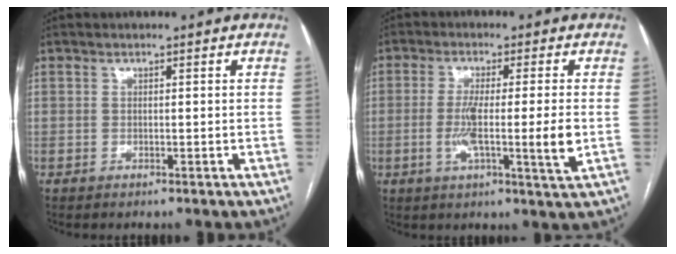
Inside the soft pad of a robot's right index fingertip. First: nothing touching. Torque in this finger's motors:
{"motor_torque": [1.73, -0.26, 0.86, 0.18]}